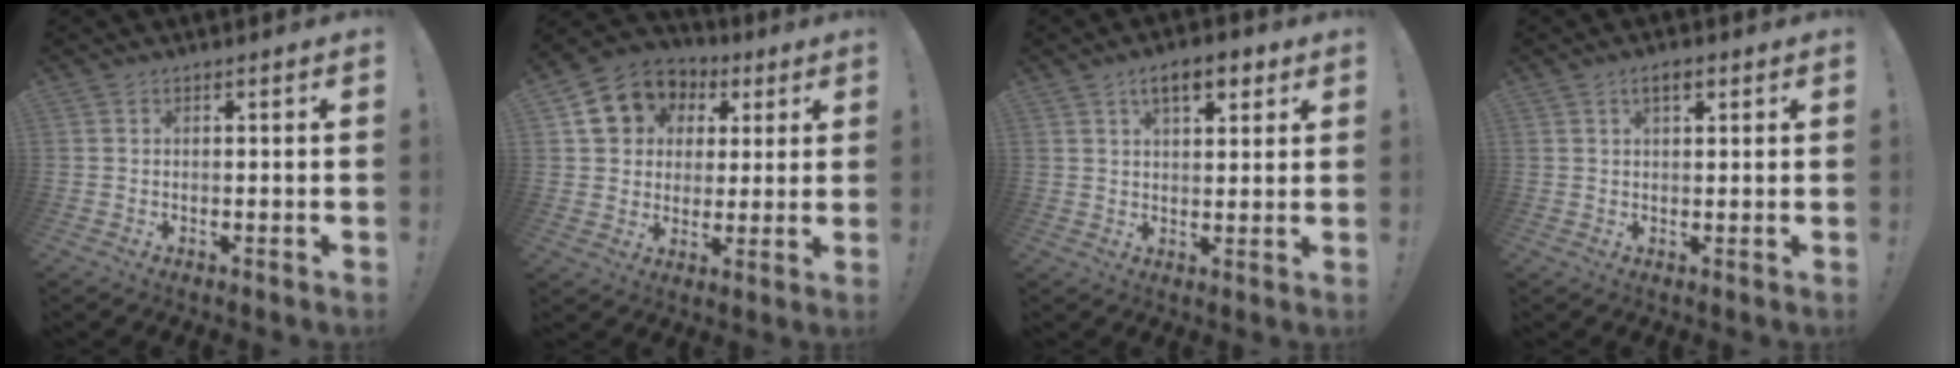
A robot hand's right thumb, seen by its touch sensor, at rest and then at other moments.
{"total": 12.2, "force": [4.6, 10.3, 4.5], "torque": [-0.062, -0.020, 0.096]}
{"total": 8.0, "force": [4.4, 3.5, 5.7], "torque": [-0.080, -0.009, 0.074]}
{"total": 3.4, "force": [1.7, 1.4, 2.6], "torque": [-0.041, 0.000, 0.028]}